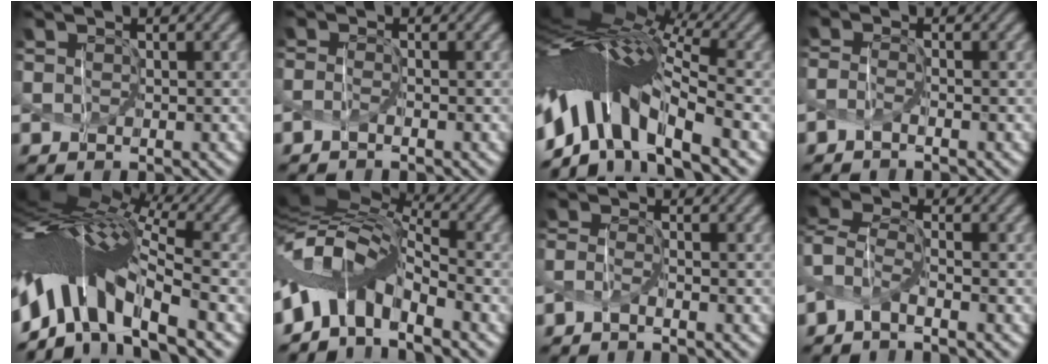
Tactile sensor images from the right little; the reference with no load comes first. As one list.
[{"total": 1.3, "force": [-0.9, -0.8, -0.2], "torque": [-0.022, -0.003, -0.009]}, {"total": 12.9, "force": [-3.7, 4.8, 11.5], "torque": [-0.245, 0.023, -0.052]}, {"total": 1.3, "force": [-1.2, -0.7, 0.1], "torque": [-0.028, -0.003, -0.016]}, {"total": 11.3, "force": [-3.4, 3.8, 10.1], "torque": [-0.219, 0.024, -0.047]}, {"total": 6.2, "force": [-3.7, 3.0, 4.0], "torque": [-0.085, 0.004, -0.069]}, {"total": 1.4, "force": [-1.3, -0.5, 0.3], "torque": [-0.033, -0.002, -0.020]}, {"total": 2.6, "force": [-2.0, 0.4, 1.7], "torque": [-0.052, 0.000, -0.039]}]